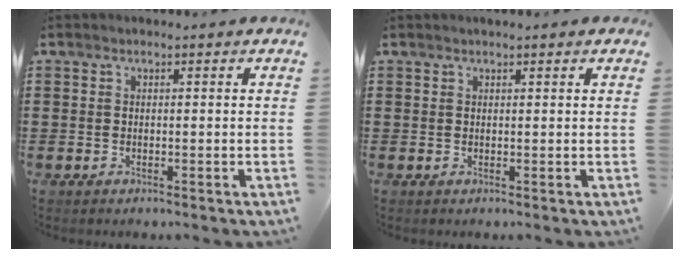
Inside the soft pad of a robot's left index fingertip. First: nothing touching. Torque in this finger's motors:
{"motor_torque": [0.40, 0.49, 0.48, 0.07]}